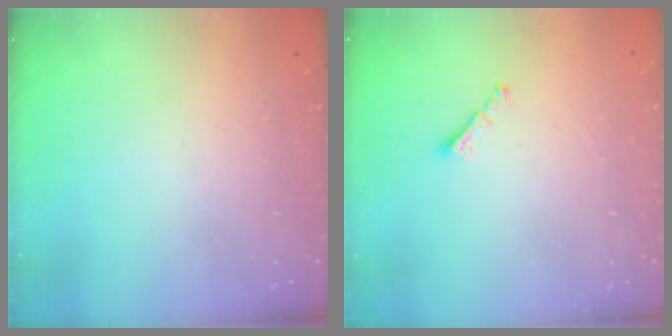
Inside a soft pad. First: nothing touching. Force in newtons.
{"total": 0.8, "press": 0.7, "slide": 0.4}